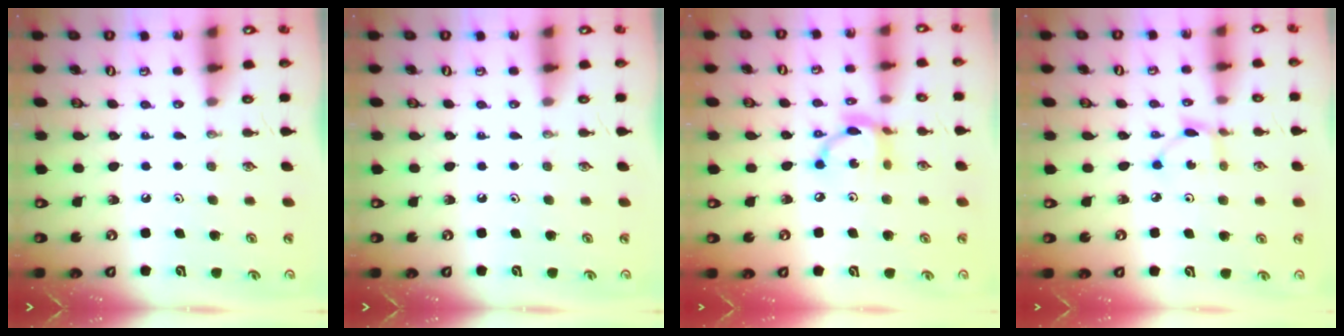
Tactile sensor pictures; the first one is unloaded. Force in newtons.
{"total": 0.0}
{"total": 9.9, "press": 9.9, "slide": 0.6}
{"total": 2.2, "press": 2.2, "slide": 0.2}